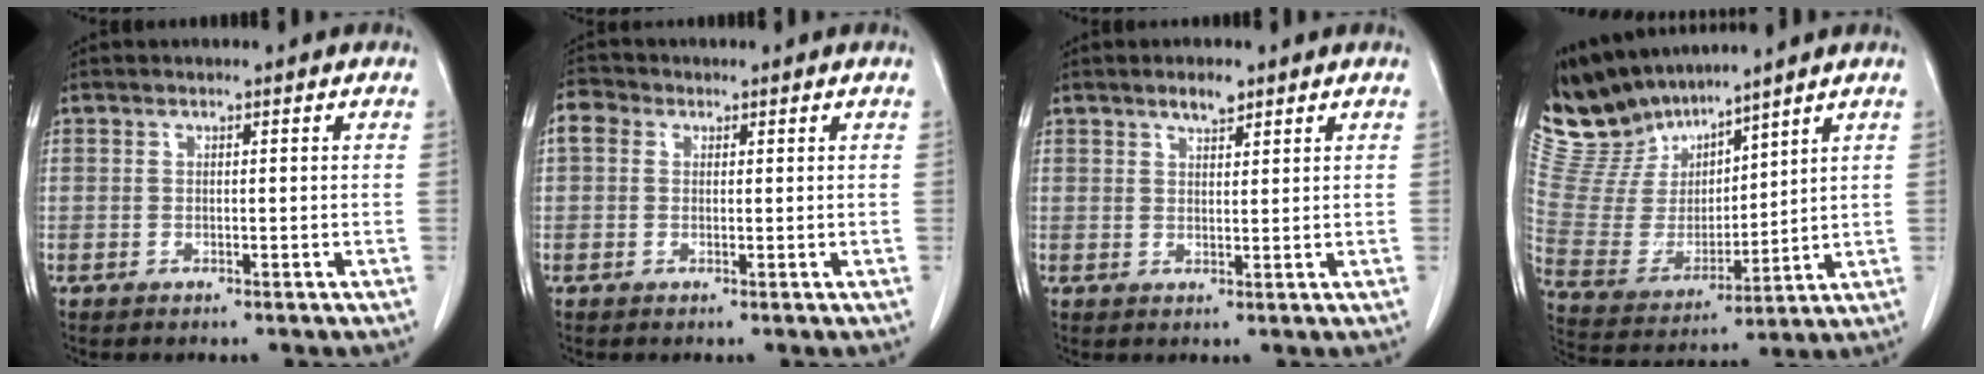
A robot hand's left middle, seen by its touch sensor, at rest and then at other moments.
{"total": 2.8, "force": [1.0, 2.3, 1.3], "torque": [-0.031, 0.018, 0.017]}
{"total": 2.6, "force": [2.0, 0.8, 1.6], "torque": [-0.029, 0.001, 0.034]}
{"total": 12.8, "force": [12.2, 3.3, 2.4], "torque": [-0.075, 0.006, 0.262]}